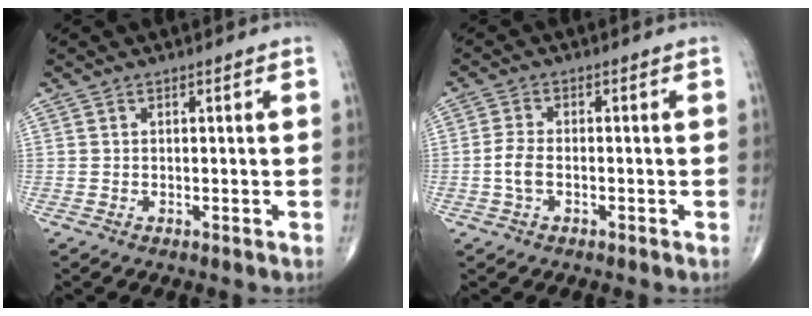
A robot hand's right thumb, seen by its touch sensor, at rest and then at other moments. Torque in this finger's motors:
{"motor_torque": [-0.35, 0.28, 0.43, -0.02, 0.11]}